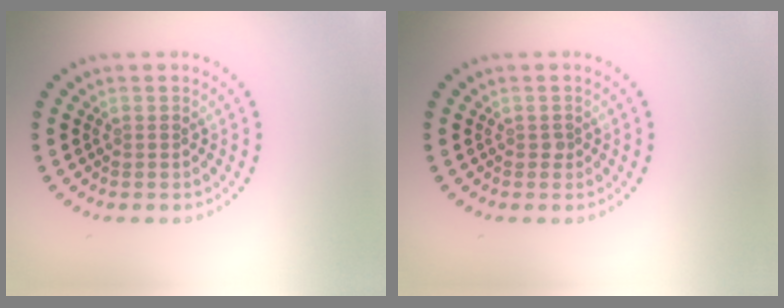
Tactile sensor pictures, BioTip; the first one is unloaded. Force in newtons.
{"total": 0.6, "press": 0.4, "slide": 0.4}